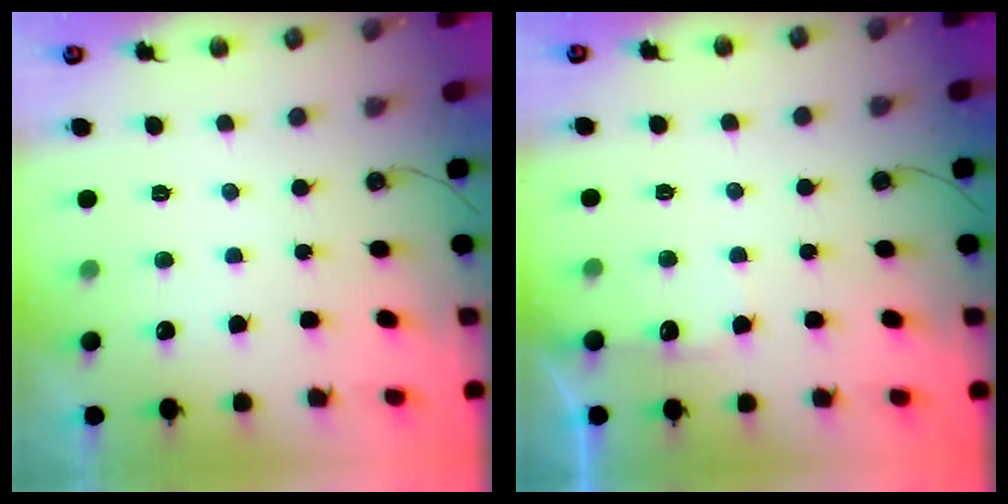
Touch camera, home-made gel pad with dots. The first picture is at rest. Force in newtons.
{"total": 4.1, "press": 4.1, "slide": 0.7}